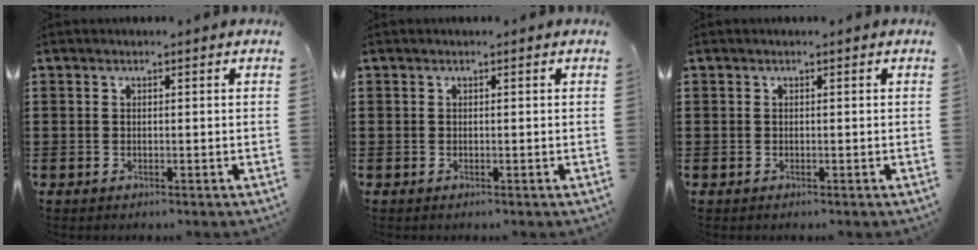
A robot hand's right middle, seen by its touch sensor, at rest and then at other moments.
{"total": 0.0}
{"total": 0.0}